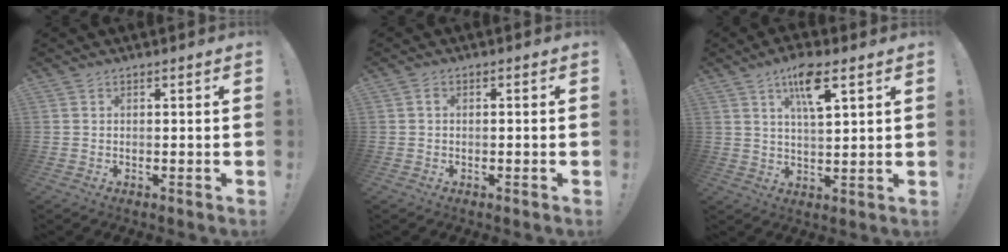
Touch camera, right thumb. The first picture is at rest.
{"total": 0.9, "force": [-0.5, 0.4, 0.6], "torque": [-0.012, 0.003, -0.008]}
{"total": 9.9, "force": [5.3, 3.0, 7.9], "torque": [-0.128, -0.012, 0.088]}